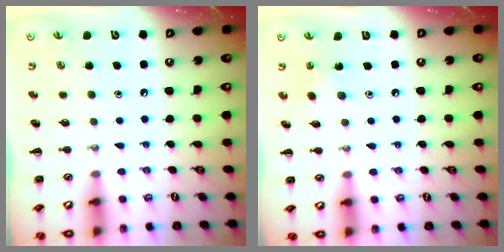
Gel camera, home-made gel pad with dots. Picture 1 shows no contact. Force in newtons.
{"total": 2.4, "press": 2.3, "slide": 0.7}